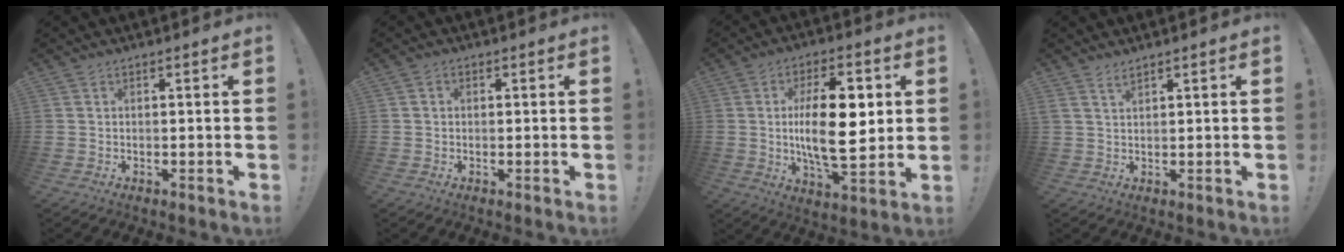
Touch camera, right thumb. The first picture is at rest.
{"total": 1.1, "force": [-0.3, 0.9, 0.5], "torque": [-0.014, 0.006, -0.004]}
{"total": 18.6, "force": [1.6, 7.9, 16.7], "torque": [-0.284, -0.005, 0.014]}
{"total": 2.0, "force": [1.6, 0.3, 1.3], "torque": [-0.026, -0.004, 0.028]}